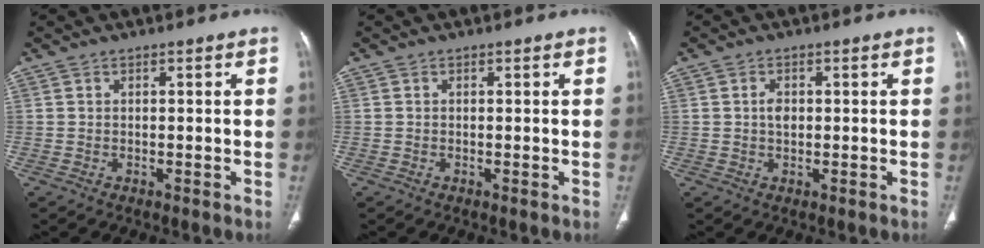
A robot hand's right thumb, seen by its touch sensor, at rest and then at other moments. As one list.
[{"total": 0.0}, {"total": 2.1, "force": [0.2, 1.4, 1.5], "torque": [-0.023, 0.002, 0.003]}]